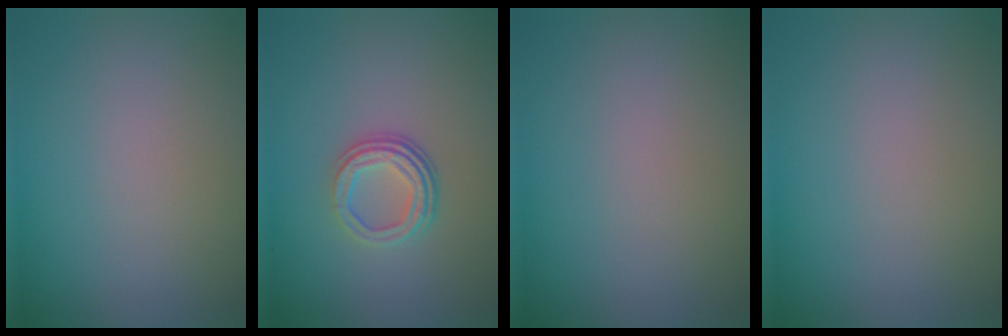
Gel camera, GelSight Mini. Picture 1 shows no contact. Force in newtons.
{"total": 3.5, "press": 2.5, "slide": 2.5}
{"total": 0.0}
{"total": 0.0}